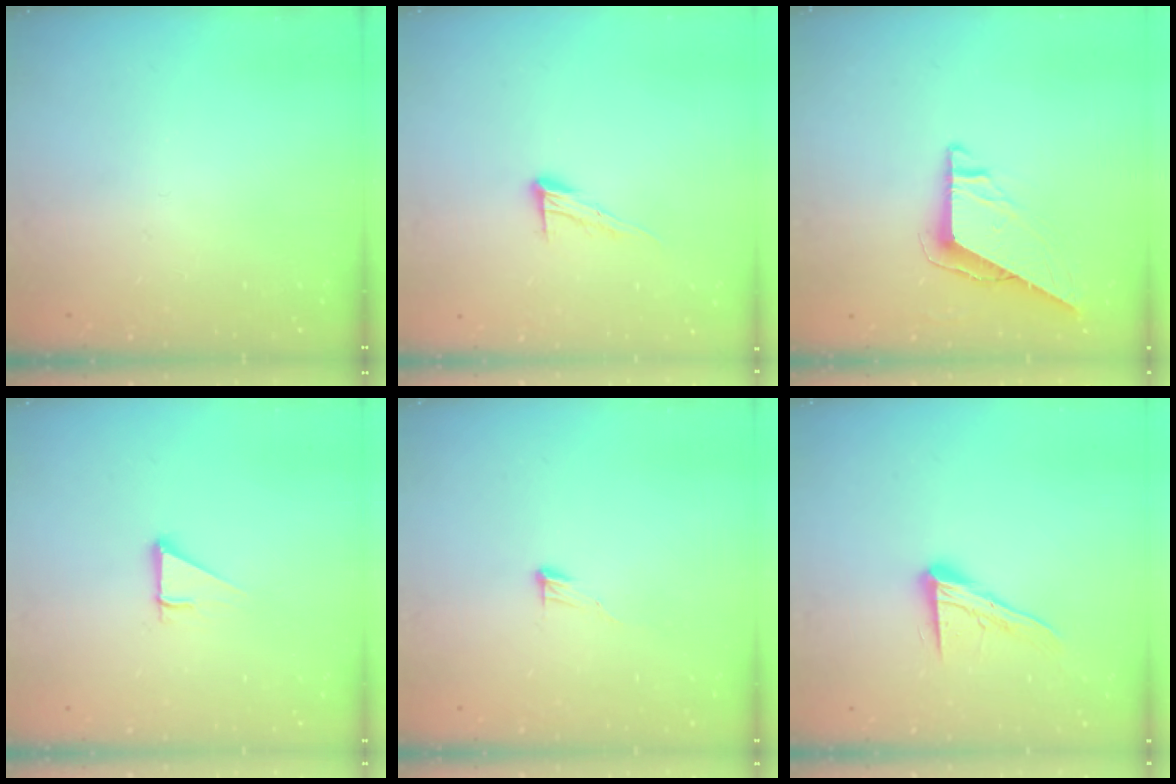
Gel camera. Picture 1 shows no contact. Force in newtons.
{"total": 9.1, "press": 9.1, "slide": 0.6}
{"total": 7.7, "press": 7.6, "slide": 0.6}
{"total": 3.0, "press": 3.0, "slide": 0.1}
{"total": 4.0, "press": 4.0, "slide": 0.3}
{"total": 13.4, "press": 13.3, "slide": 1.1}